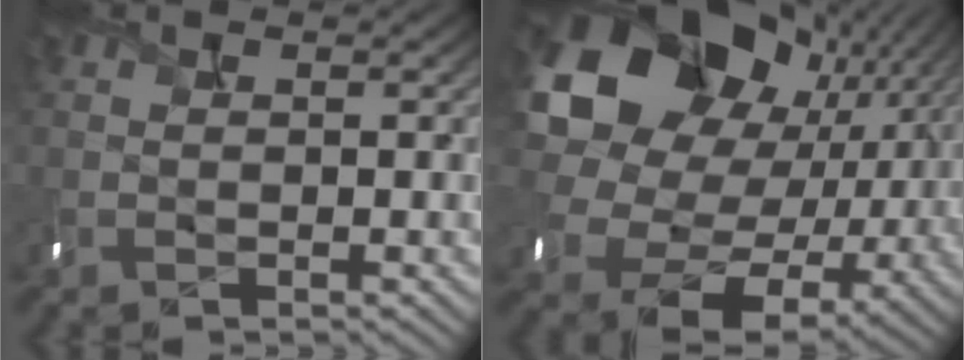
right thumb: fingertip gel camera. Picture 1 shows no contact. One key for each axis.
{"total": 20.5, "fx": 5.2, "fy": 16.5, "fz": 11.1, "tx": -0.270, "ty": -0.011, "tz": 0.109}